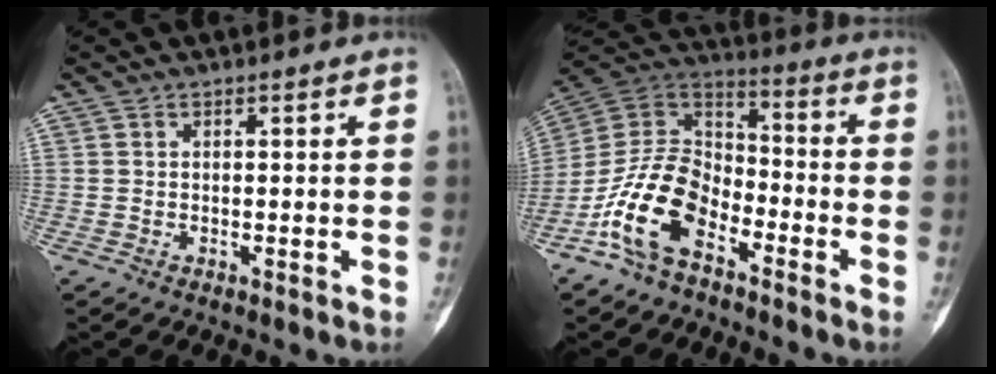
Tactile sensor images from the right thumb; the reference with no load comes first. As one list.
[{"total": 15.0, "force": [-8.0, 8.5, 9.5], "torque": [-0.175, 0.068, -0.163]}]